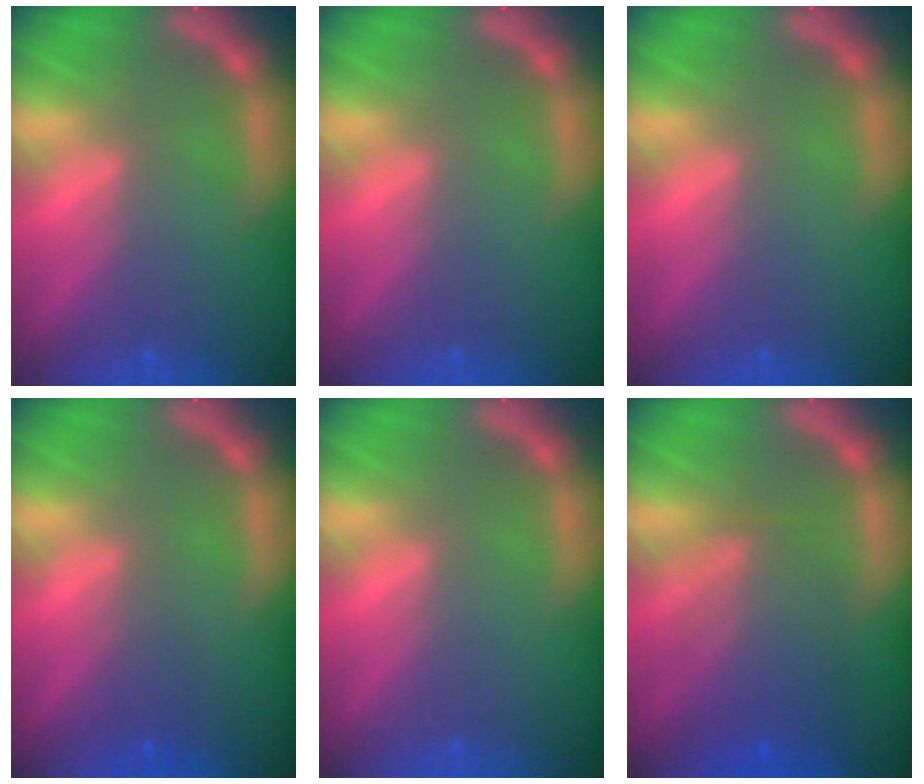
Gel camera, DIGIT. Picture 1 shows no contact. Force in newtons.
{"total": 0.0}
{"total": 0.0}
{"total": 1.4}
{"total": 0.0}
{"total": 6.1}